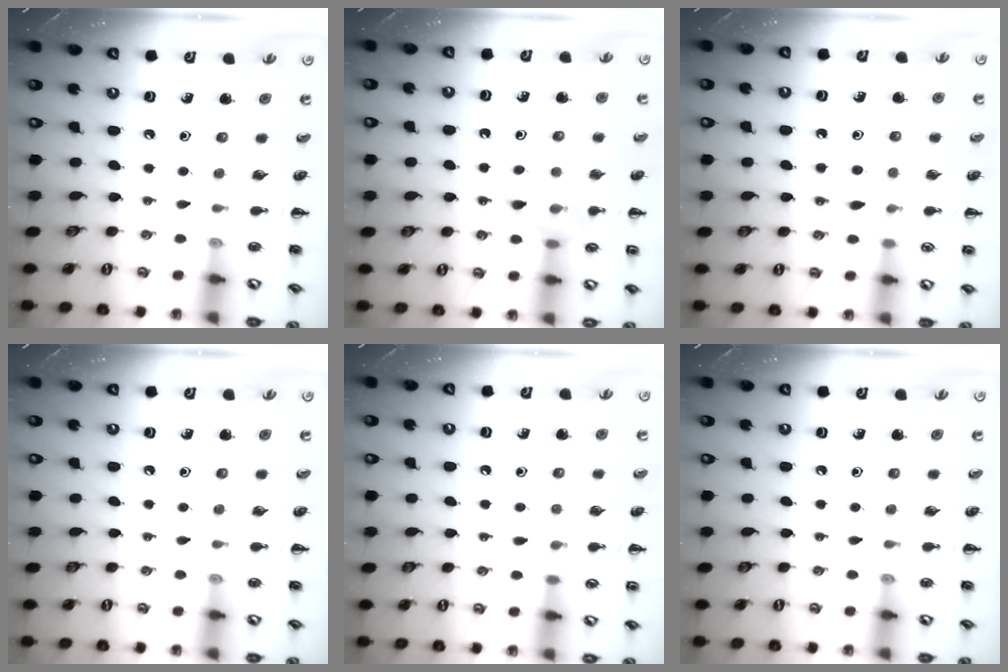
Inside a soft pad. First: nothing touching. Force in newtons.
{"total": 11.3, "press": 11.2, "slide": 1.0}
{"total": 3.6, "press": 3.4, "slide": 1.3}
{"total": 0.0}
{"total": 5.6, "press": 5.5, "slide": 1.4}
{"total": 0.0}